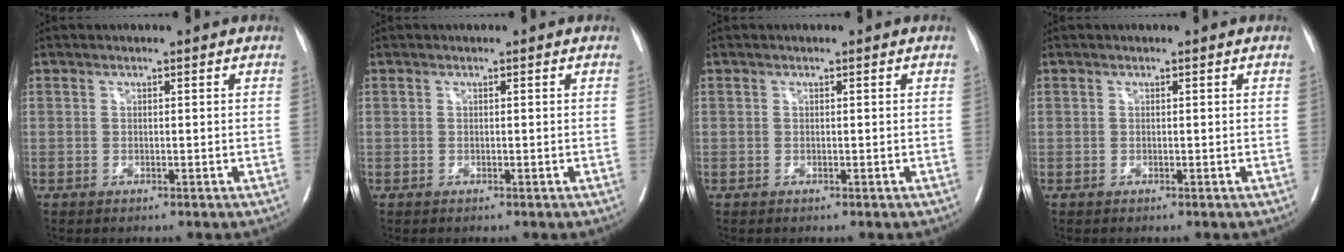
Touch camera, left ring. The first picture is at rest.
{"total": 0.0}
{"total": 0.0}
{"total": 0.0}